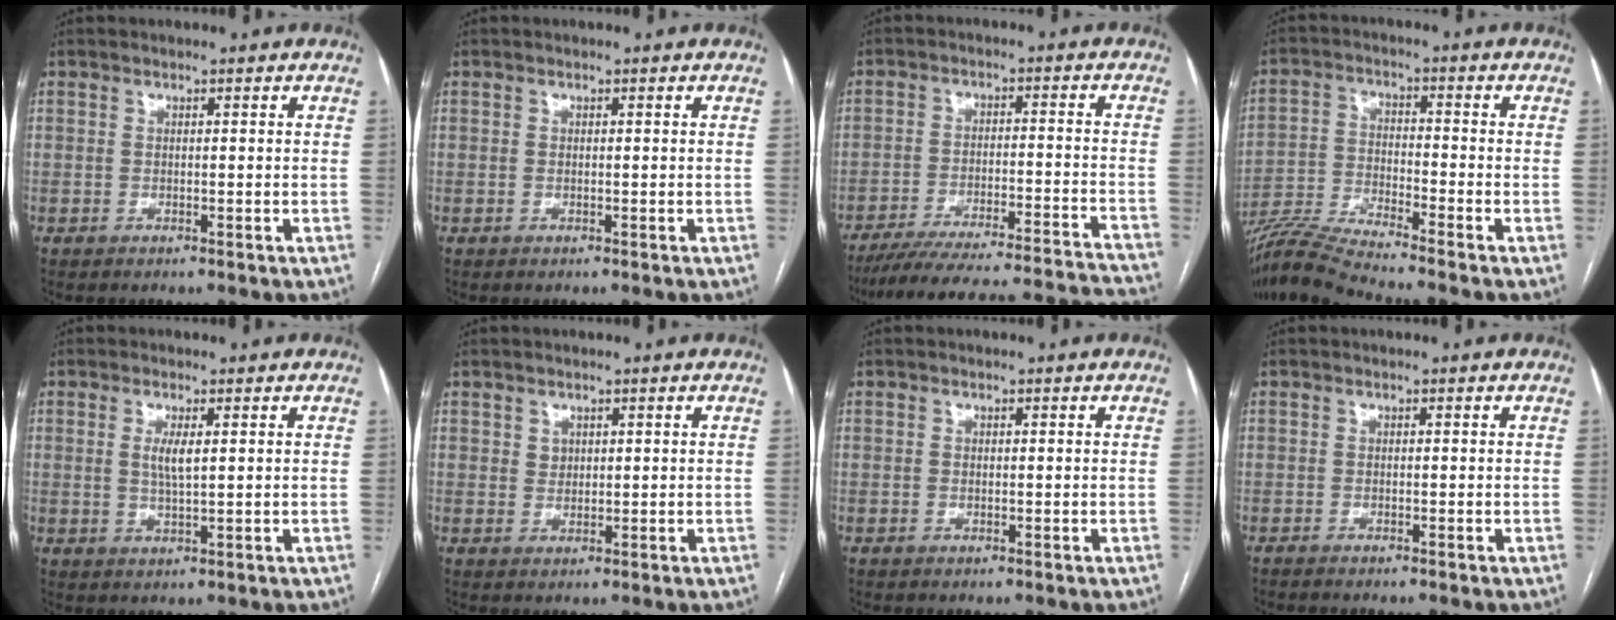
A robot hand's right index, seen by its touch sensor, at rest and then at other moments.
{"total": 0.0}
{"total": 27.9, "force": [-26.1, 1.4, 9.9], "torque": [-0.109, -0.022, -0.346]}
{"total": 9.2, "force": [-8.5, -2.3, 2.6], "torque": [-0.057, -0.014, -0.165]}
{"total": 3.0, "force": [0.7, 0.4, 2.9], "torque": [-0.061, -0.002, 0.015]}
{"total": 1.6, "force": [0.8, 1.3, 0.5], "torque": [-0.002, -0.002, 0.012]}
{"total": 0.0}
{"total": 1.5, "force": [-1.3, -0.1, 0.6], "torque": [-0.007, 0.000, -0.018]}